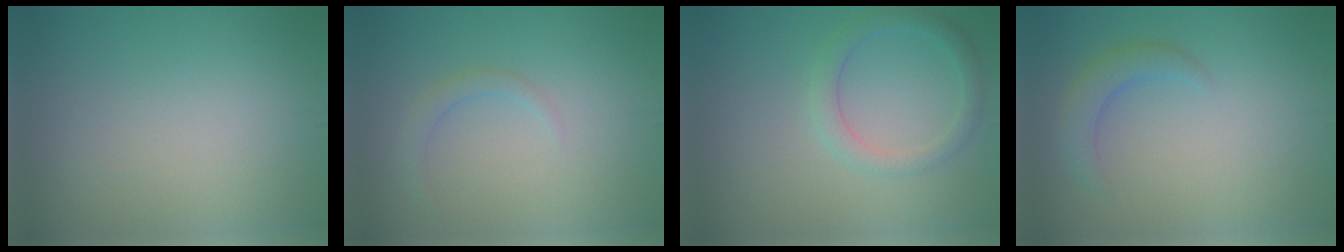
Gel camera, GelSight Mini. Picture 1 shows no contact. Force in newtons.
{"total": 1.3, "press": 1.3, "slide": 0.1}
{"total": 2.4, "press": 2.4, "slide": 0.1}
{"total": 2.4, "press": 2.4, "slide": 0.1}